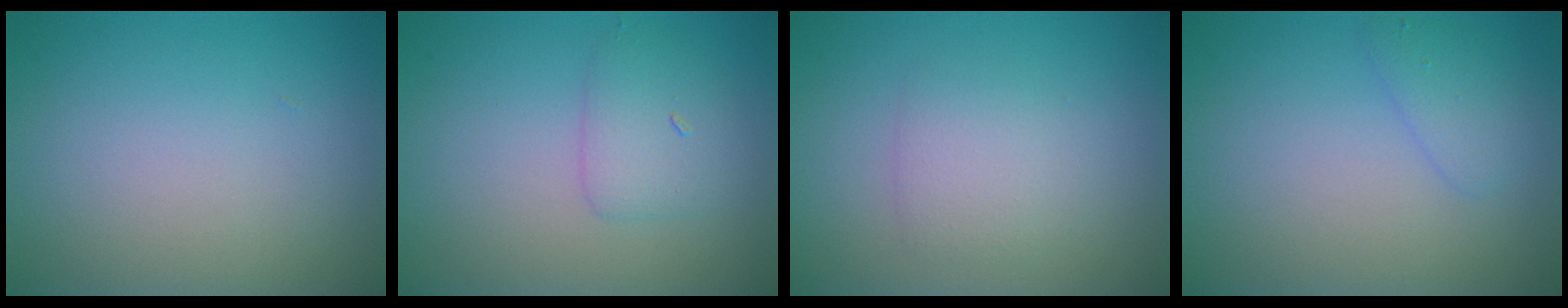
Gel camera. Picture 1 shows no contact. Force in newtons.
{"total": 2.3, "press": 2.3, "slide": 0.1}
{"total": 2.3, "press": 2.3, "slide": 0.1}
{"total": 1.7, "press": 1.7, "slide": 0.1}